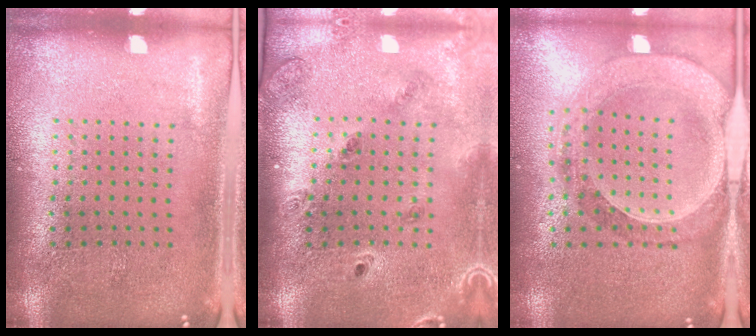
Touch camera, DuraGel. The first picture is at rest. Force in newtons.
{"total": 1.4, "press": 1.4, "slide": 0.1}
{"total": 1.4, "press": 1.4, "slide": 0.2}